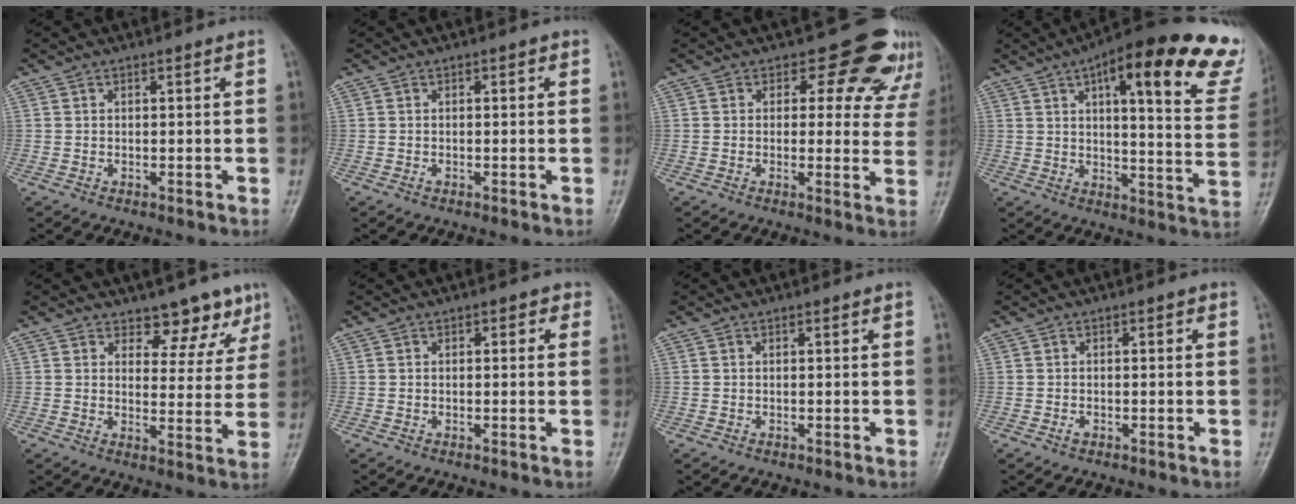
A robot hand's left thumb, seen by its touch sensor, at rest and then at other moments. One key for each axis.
{"total": 0.8, "fx": -0.2, "fy": 0.6, "fz": 0.6, "tx": -0.004, "ty": 0.003, "tz": -0.006}
{"total": 10.1, "fx": 7.6, "fy": 6.0, "fz": 2.8, "tx": 0.023, "ty": -0.037, "tz": 0.062}
{"total": 27.0, "fx": 15.8, "fy": 7.7, "fz": 20.5, "tx": -0.240, "ty": -0.033, "tz": 0.191}
{"total": 7.4, "fx": 5.8, "fy": 4.0, "fz": 2.2, "tx": 0.011, "ty": -0.041, "tz": 0.068}
{"total": 1.8, "fx": 0.6, "fy": 1.3, "fz": 1.2, "tx": 0.009, "ty": 0.004, "tz": -0.002}
{"total": 0.0}
{"total": 1.2, "fx": -0.4, "fy": 0.8, "fz": 0.8, "tx": -0.010, "ty": 0.003, "tz": -0.009}